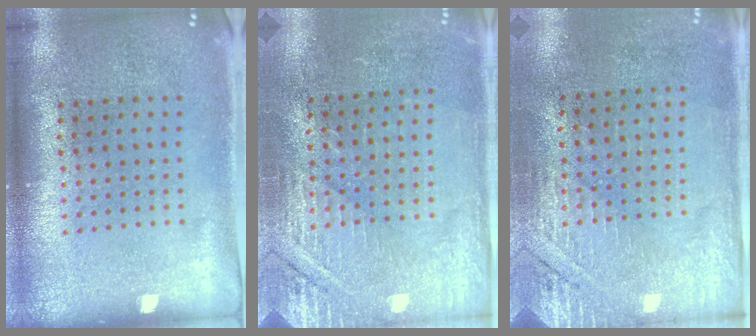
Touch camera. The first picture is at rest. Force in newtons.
{"total": 2.9, "press": 2.8, "slide": 0.5}
{"total": 2.7, "press": 2.5, "slide": 1.1}